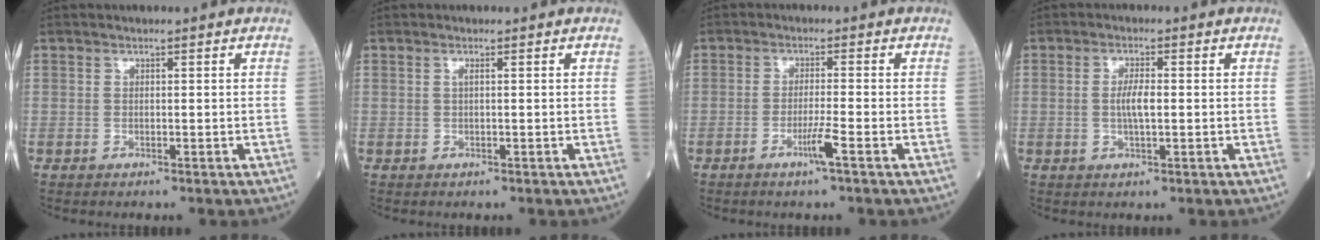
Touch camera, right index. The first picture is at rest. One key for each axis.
{"total": 0.6, "fx": 0.1, "fy": 0.0, "fz": 0.5, "tx": -0.014, "ty": 0.000, "tz": 0.002}
{"total": 3.2, "fx": -1.7, "fy": -0.6, "fz": 2.7, "tx": -0.055, "ty": -0.006, "tz": -0.035}
{"total": 3.3, "fx": -0.1, "fy": 0.6, "fz": 3.2, "tx": -0.064, "ty": 0.000, "tz": -0.002}